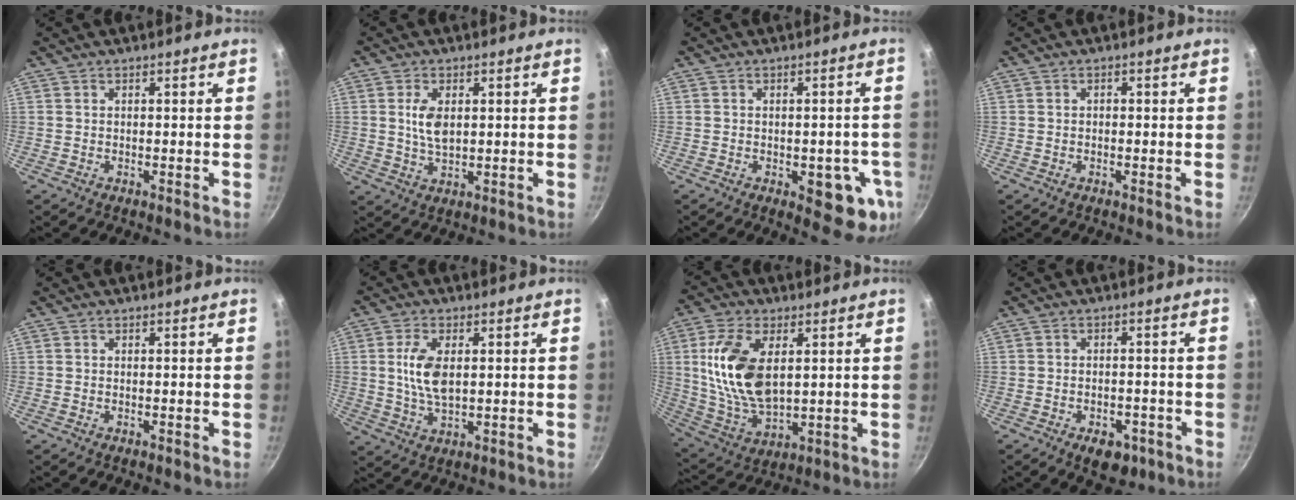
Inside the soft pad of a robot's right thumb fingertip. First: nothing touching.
{"total": 5.3, "force": [1.0, 2.9, 4.4], "torque": [-0.082, -0.007, 0.022]}
{"total": 9.1, "force": [-3.3, 3.8, 7.6], "torque": [-0.065, 0.009, -0.031]}
{"total": 0.6, "force": [-0.1, 0.5, 0.4], "torque": [-0.002, 0.002, -0.005]}
{"total": 0.0}
{"total": 7.7, "force": [1.1, 3.9, 6.5], "torque": [-0.132, -0.006, 0.024]}
{"total": 16.3, "force": [3.3, 8.7, 13.4], "torque": [-0.261, -0.014, 0.072]}
{"total": 5.9, "force": [-3.3, 3.4, 3.6], "torque": [-0.034, 0.014, -0.043]}